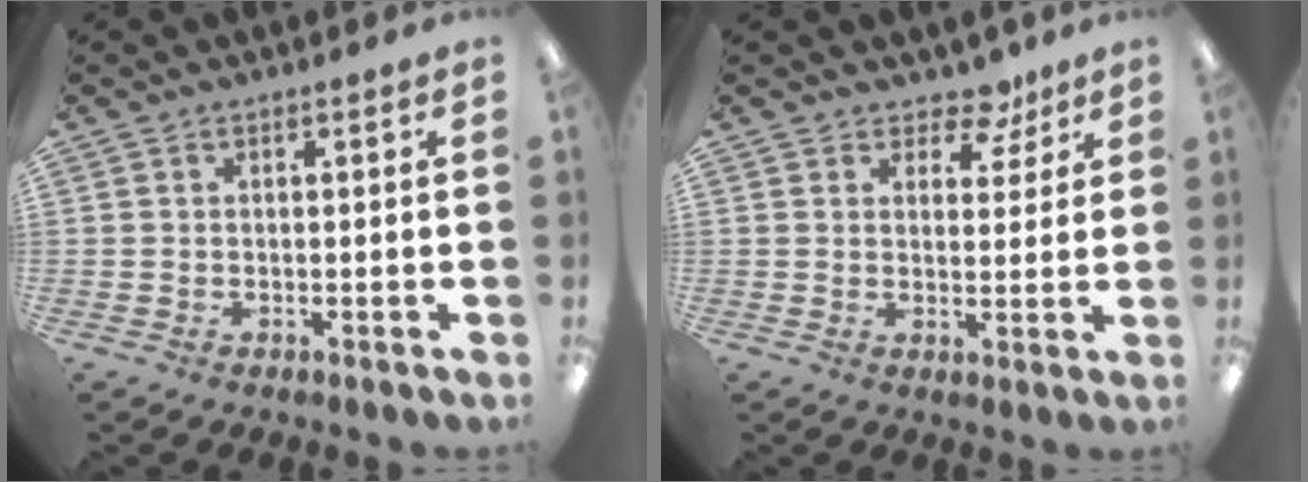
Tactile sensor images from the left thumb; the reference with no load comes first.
{"total": 6.1, "force": [4.8, 3.4, 1.7], "torque": [-0.018, -0.024, 0.084]}